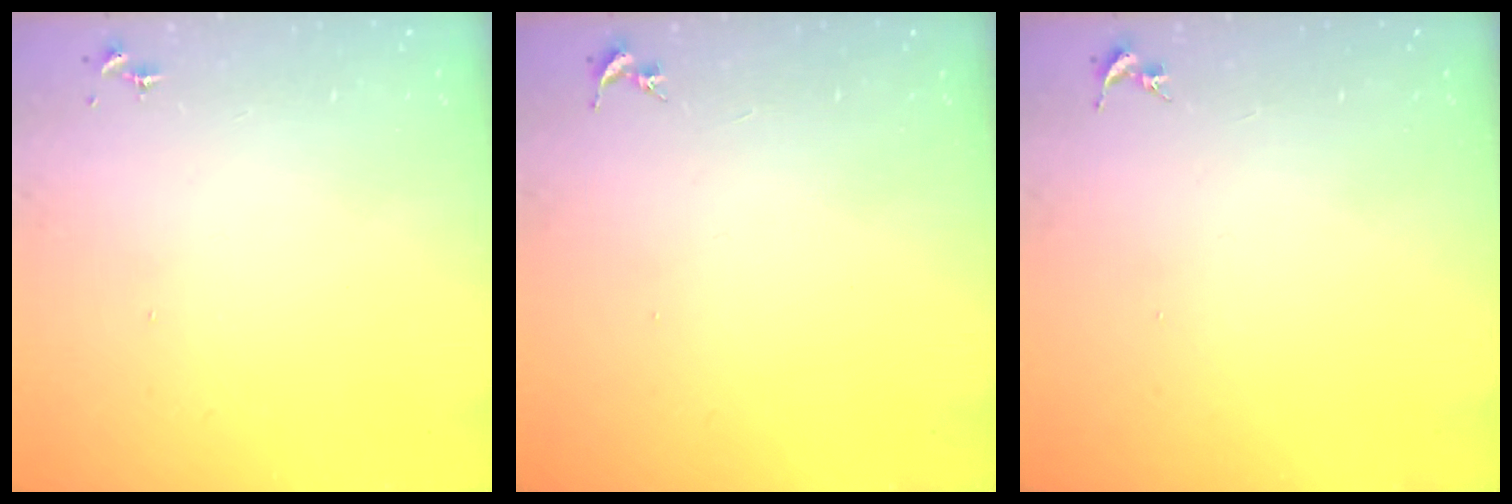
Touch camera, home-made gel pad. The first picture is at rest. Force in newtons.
{"total": 0.0}
{"total": 0.0}